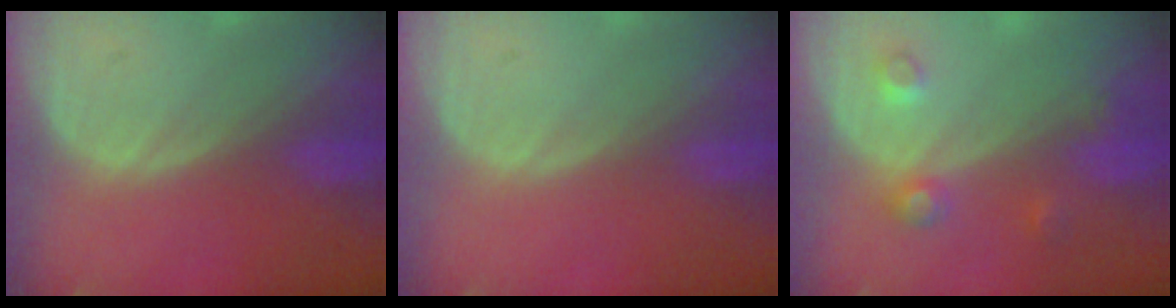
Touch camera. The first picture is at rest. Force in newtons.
{"total": 0.0}
{"total": 3.5, "press": 3.4, "slide": 1.0}